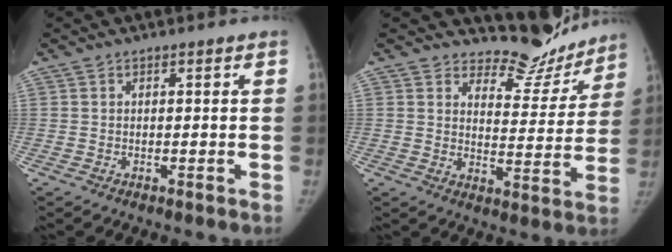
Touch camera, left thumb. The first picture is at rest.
{"total": 11.0, "force": [10.3, 4.0, 0.7], "torque": [0.034, -0.097, 0.132]}